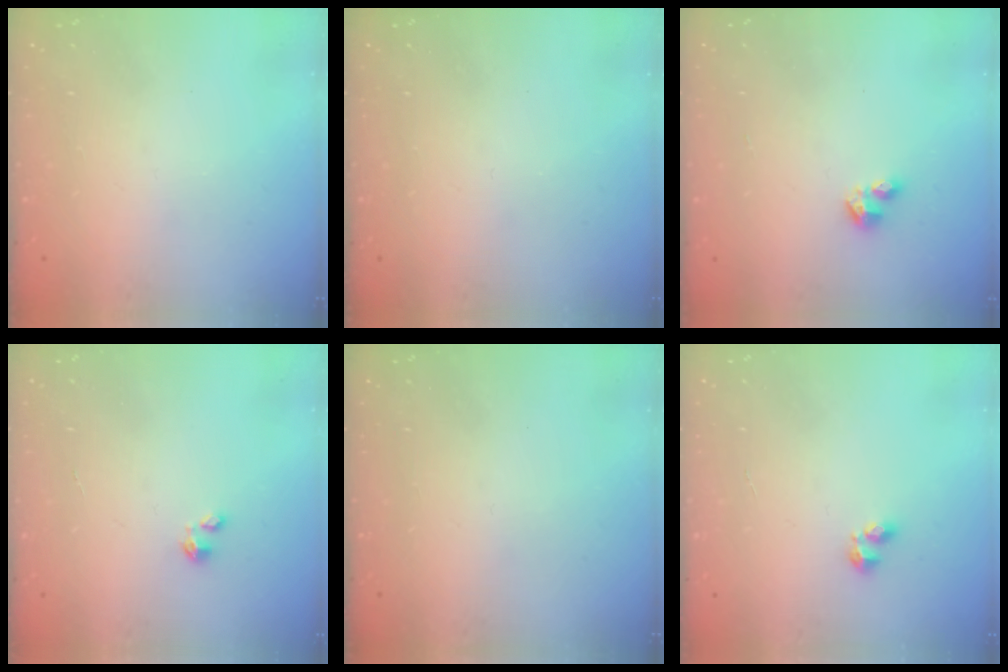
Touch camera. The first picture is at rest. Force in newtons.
{"total": 0.0}
{"total": 2.9, "press": 2.8, "slide": 0.6}
{"total": 0.0}
{"total": 0.0}
{"total": 2.2, "press": 2.1, "slide": 0.6}